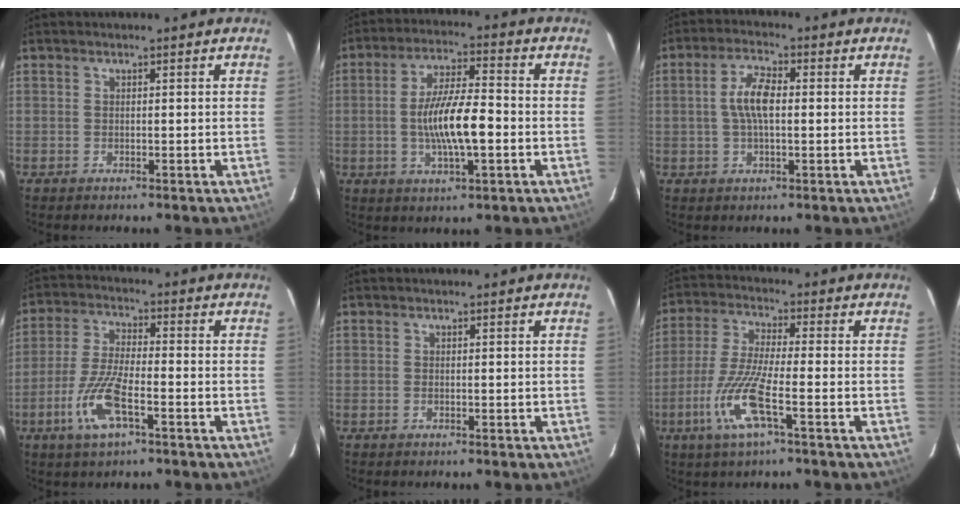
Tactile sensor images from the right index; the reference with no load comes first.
{"total": 11.4, "force": [-2.0, 2.6, 10.9], "torque": [-0.203, -0.002, -0.033]}
{"total": 6.3, "force": [0.4, 2.3, 5.8], "torque": [-0.112, 0.011, 0.007]}
{"total": 10.3, "force": [-4.7, 2.8, 8.7], "torque": [-0.186, -0.007, -0.092]}
{"total": 0.0}
{"total": 11.1, "force": [-4.7, 1.1, 10.0], "torque": [-0.218, -0.009, -0.092]}